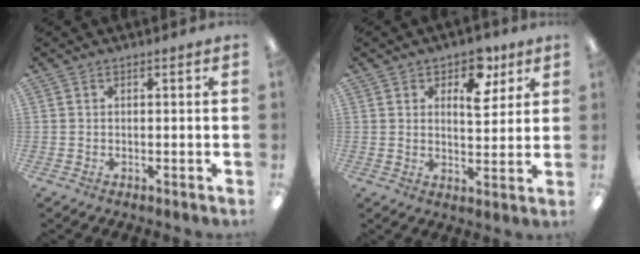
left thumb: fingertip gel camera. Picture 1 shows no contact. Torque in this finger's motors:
{"motor_torque": [-0.05, 0.34, -0.32, 0.23, 0.02]}